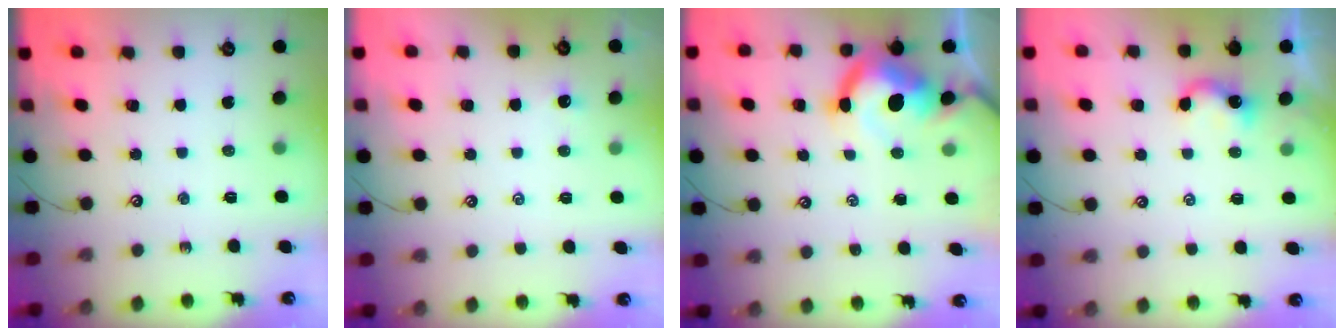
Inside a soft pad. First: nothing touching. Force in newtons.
{"total": 2.1, "press": 2.1, "slide": 0.3}
{"total": 10.1, "press": 10.0, "slide": 1.3}
{"total": 1.8, "press": 1.8, "slide": 0.3}